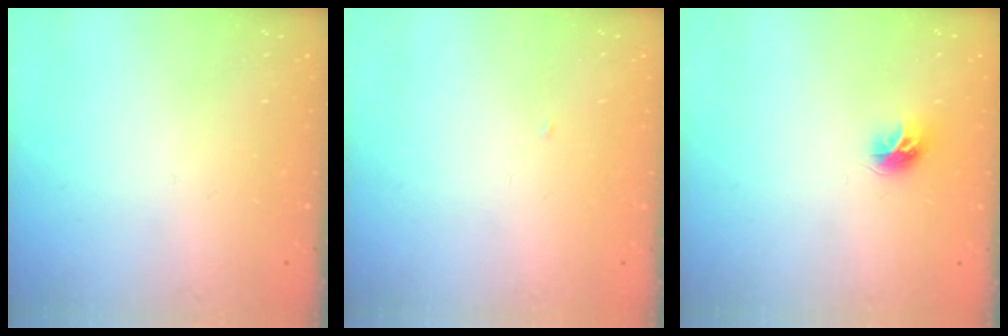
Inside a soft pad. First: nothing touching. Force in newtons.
{"total": 1.4, "press": 1.4, "slide": 0.0}
{"total": 6.8, "press": 6.8, "slide": 0.4}